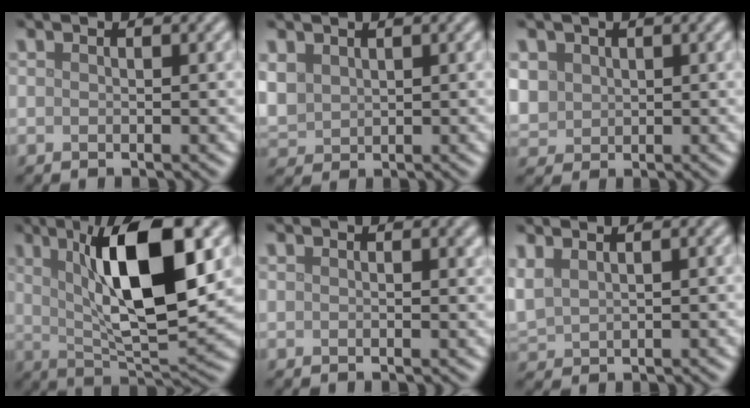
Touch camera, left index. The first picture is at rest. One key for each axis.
{"total": 2.6, "fx": 1.3, "fy": 1.9, "fz": 1.2, "tx": -0.037, "ty": 0.003, "tz": 0.029}
{"total": 2.6, "fx": 0.8, "fy": 2.4, "fz": 0.8, "tx": -0.028, "ty": -0.002, "tz": 0.016}
{"total": 11.7, "fx": 3.3, "fy": 3.2, "fz": 10.8, "tx": -0.168, "ty": 0.001, "tz": 0.059}
{"total": 0.9, "fx": 0.6, "fy": 0.4, "fz": 0.5, "tx": -0.005, "ty": -0.001, "tz": 0.011}
{"total": 2.1, "fx": 1.4, "fy": 1.0, "fz": 1.1, "tx": -0.035, "ty": 0.009, "tz": 0.037}